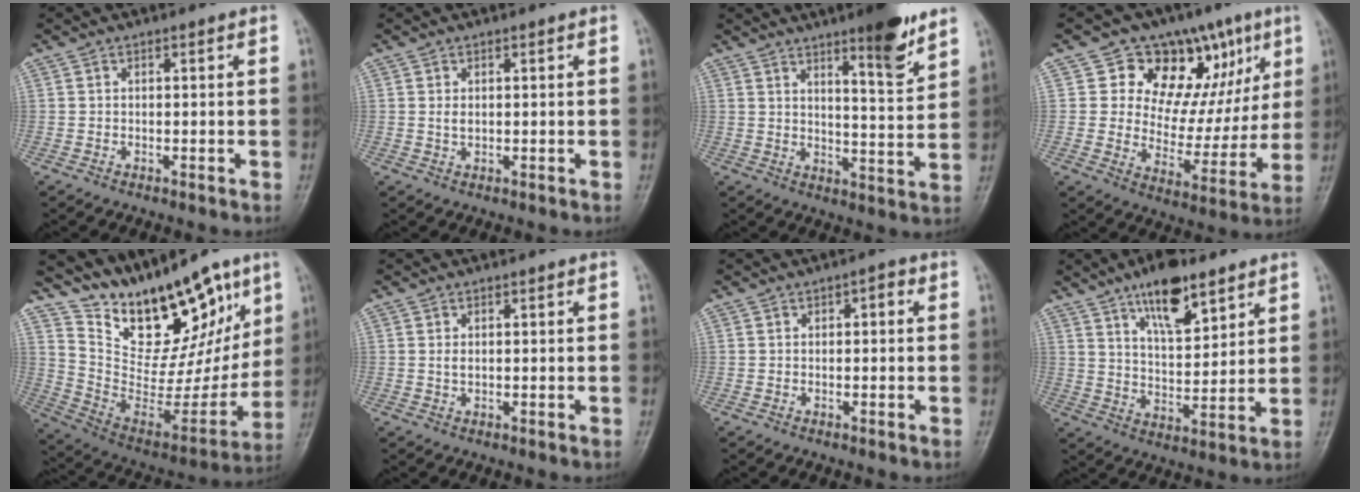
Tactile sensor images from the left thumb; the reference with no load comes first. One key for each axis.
{"total": 1.4, "fx": 0.5, "fy": 0.9, "fz": 1.0, "tx": -0.017, "ty": -0.002, "tz": 0.012}
{"total": 10.5, "fx": 7.2, "fy": 1.8, "fz": 7.5, "tx": -0.095, "ty": -0.052, "tz": 0.107}
{"total": 18.9, "fx": 9.0, "fy": 12.3, "fz": 11.1, "tx": -0.080, "ty": -0.026, "tz": 0.140}
{"total": 23.8, "fx": 16.8, "fy": 11.0, "fz": 12.9, "tx": -0.142, "ty": -0.088, "tz": 0.291}
{"total": 1.2, "fx": 0.4, "fy": 0.8, "fz": 0.9, "tx": -0.016, "ty": -0.001, "tz": 0.011}
{"total": 1.8, "fx": 0.5, "fy": 1.0, "fz": 1.4, "tx": -0.010, "ty": 0.004, "tz": 0.004}
{"total": 12.9, "fx": 8.1, "fy": 5.0, "fz": 8.6, "tx": -0.116, "ty": -0.047, "tz": 0.138}